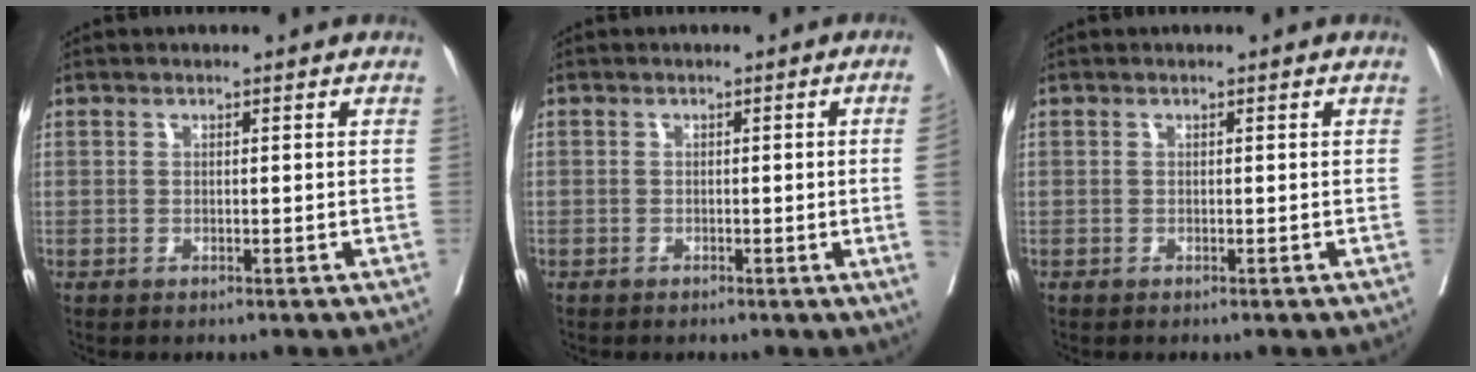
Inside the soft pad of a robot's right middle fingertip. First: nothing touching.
{"total": 3.1, "force": [-0.6, -1.2, 2.8], "torque": [-0.035, -0.005, -0.008]}
{"total": 0.0}